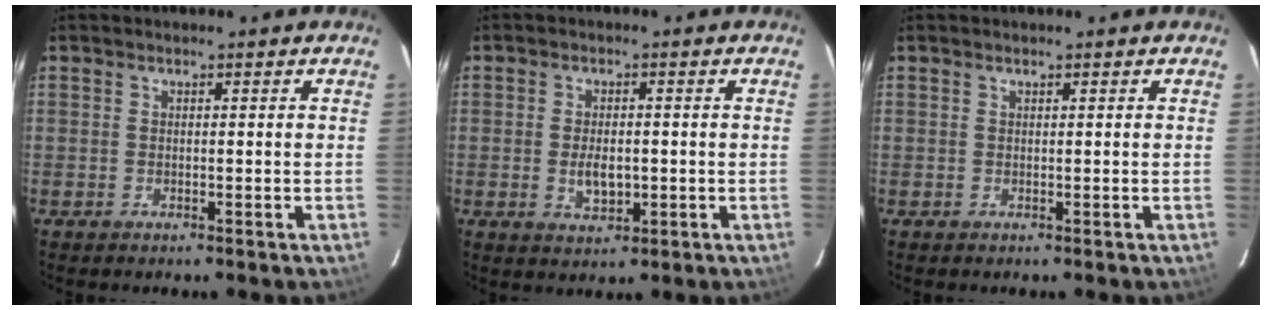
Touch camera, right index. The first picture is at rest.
{"total": 4.7, "force": [-0.7, 2.6, 3.8], "torque": [-0.071, -0.004, -0.007]}
{"total": 0.0}